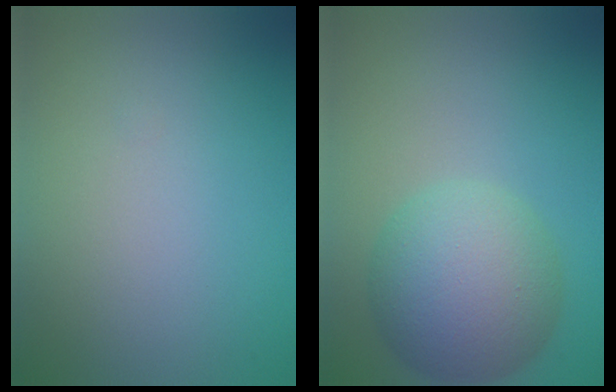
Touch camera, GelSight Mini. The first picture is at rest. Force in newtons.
{"total": 7.6, "press": 7.6, "slide": 0.3}